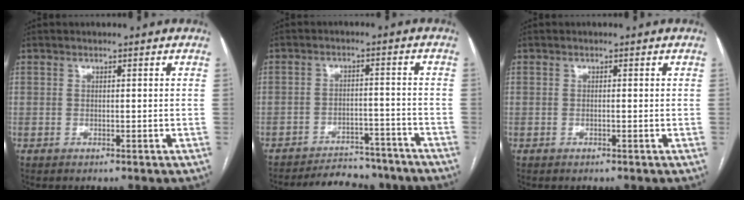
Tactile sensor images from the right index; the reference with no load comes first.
{"total": 12.8, "force": [-11.8, 3.8, 3.1], "torque": [-0.041, 0.008, -0.153]}
{"total": 0.0}